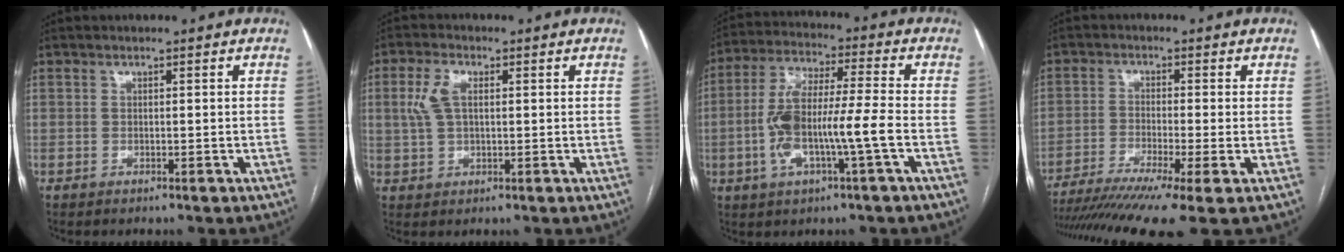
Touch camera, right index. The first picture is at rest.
{"total": 4.8, "force": [1.1, 2.4, 4.0], "torque": [-0.104, 0.016, 0.025]}
{"total": 11.4, "force": [-2.7, 1.2, 11.0], "torque": [-0.226, 0.013, -0.052]}
{"total": 13.8, "force": [-9.8, 0.2, 9.7], "torque": [-0.164, -0.026, -0.159]}